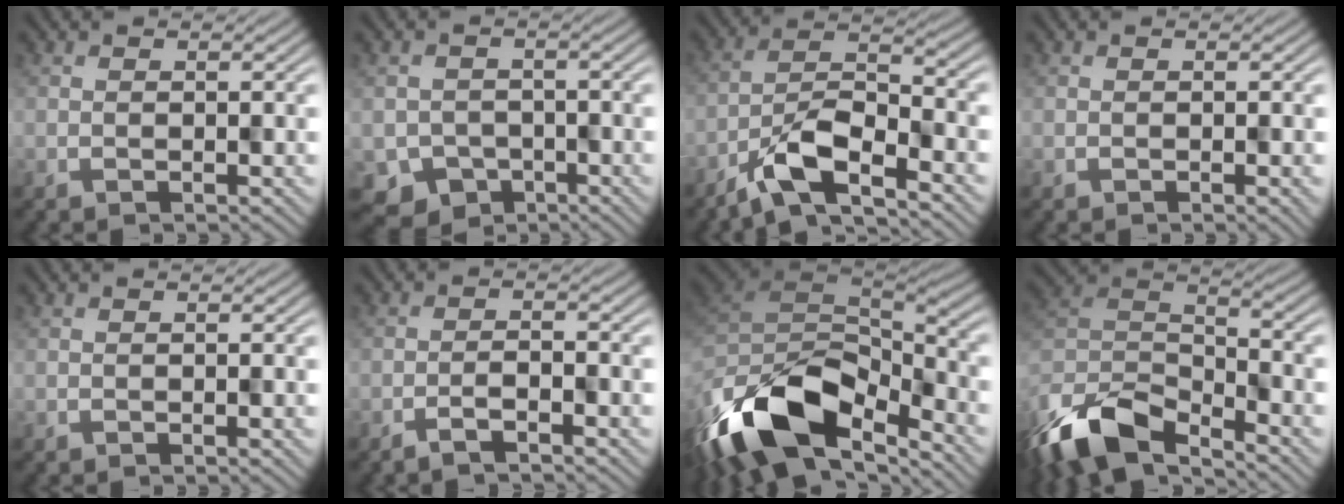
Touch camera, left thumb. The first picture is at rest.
{"total": 4.7, "force": [-2.8, 3.7, 0.7], "torque": [-0.014, -0.017, -0.043]}
{"total": 8.2, "force": [-5.2, 2.9, 5.7], "torque": [-0.102, -0.005, -0.107]}
{"total": 1.4, "force": [-0.6, 0.3, 1.2], "torque": [-0.022, 0.003, -0.008]}
{"total": 0.7, "force": [-0.3, 0.2, 0.6], "torque": [-0.011, 0.001, -0.004]}
{"total": 2.2, "force": [-1.8, 0.3, 1.2], "torque": [-0.022, 0.004, -0.035]}
{"total": 16.5, "force": [-8.3, 8.6, 11.4], "torque": [-0.267, -0.045, -0.123]}
{"total": 12.7, "force": [-8.8, 5.4, 7.3], "torque": [-0.173, -0.021, -0.162]}